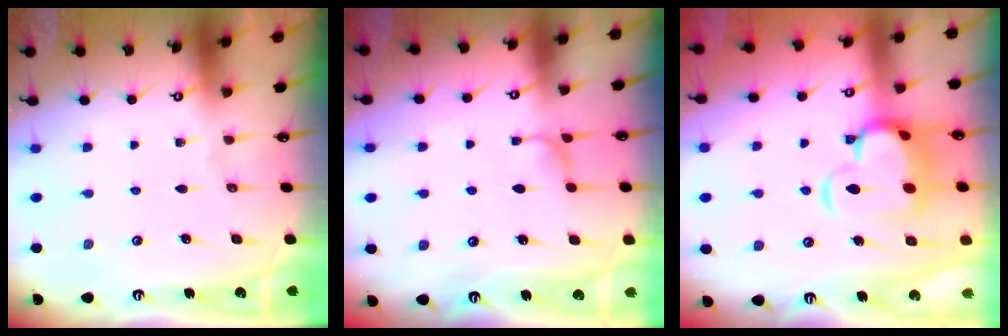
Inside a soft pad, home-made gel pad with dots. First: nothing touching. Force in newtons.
{"total": 2.3, "press": 2.3, "slide": 0.4}
{"total": 8.9, "press": 8.7, "slide": 1.8}